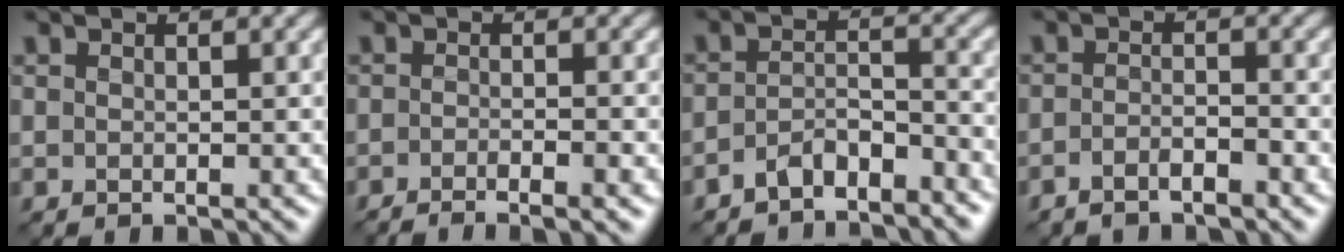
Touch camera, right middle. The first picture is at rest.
{"total": 3.6, "force": [-2.3, 0.6, 2.7], "torque": [-0.038, -0.001, -0.031]}
{"total": 3.3, "force": [-3.0, 0.7, 1.2], "torque": [-0.030, 0.008, -0.062]}
{"total": 1.8, "force": [-1.6, 0.2, 0.9], "torque": [-0.019, 0.002, -0.032]}